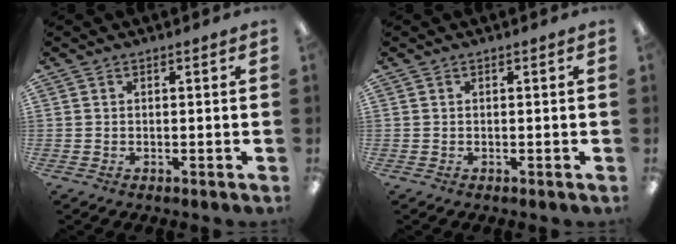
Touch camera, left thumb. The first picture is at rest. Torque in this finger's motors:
{"motor_torque": [0.00, 0.00, 0.09, 0.11, 0.00]}